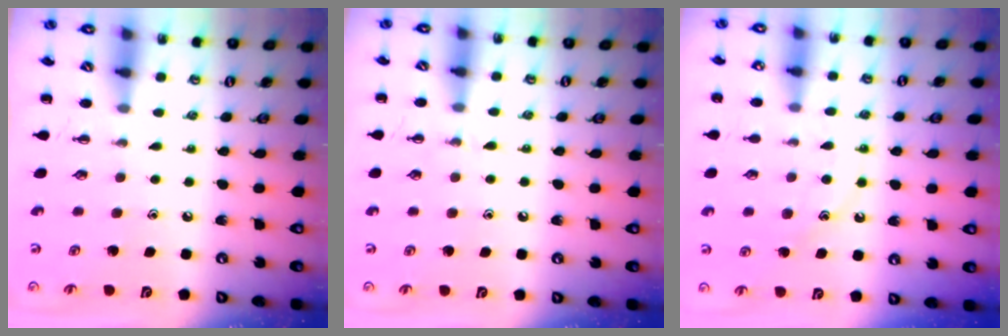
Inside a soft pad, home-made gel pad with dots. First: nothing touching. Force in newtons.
{"total": 4.6, "press": 4.3, "slide": 1.5}
{"total": 11.5, "press": 11.4, "slide": 1.1}